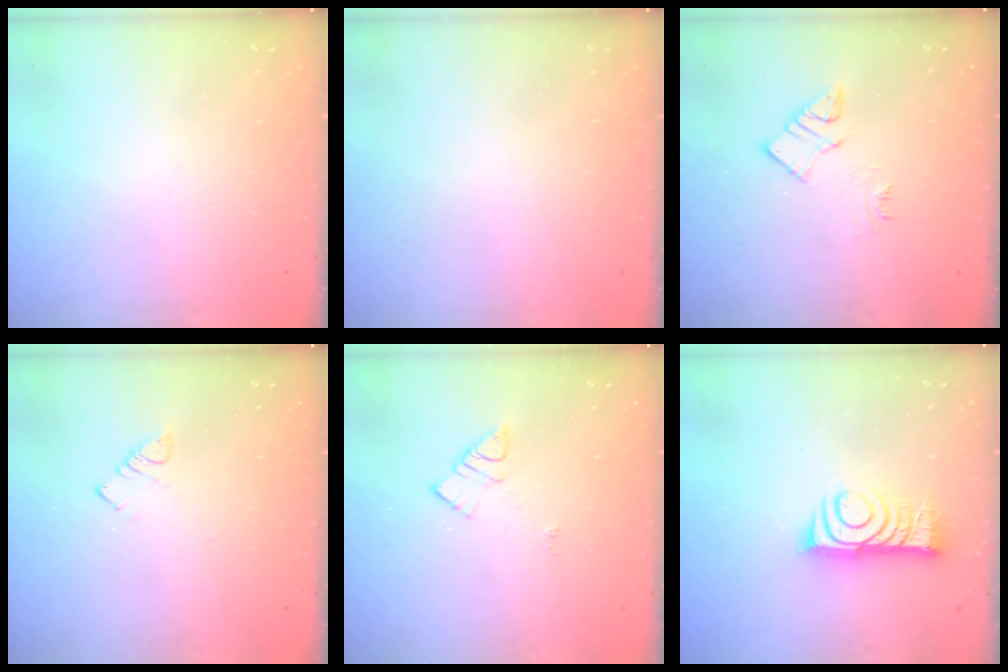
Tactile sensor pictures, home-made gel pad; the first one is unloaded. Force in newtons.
{"total": 1.5, "press": 1.5, "slide": 0.1}
{"total": 6.9, "press": 6.8, "slide": 0.3}
{"total": 3.1, "press": 3.1, "slide": 0.3}
{"total": 6.6, "press": 6.6, "slide": 0.7}
{"total": 10.8, "press": 10.8, "slide": 0.9}